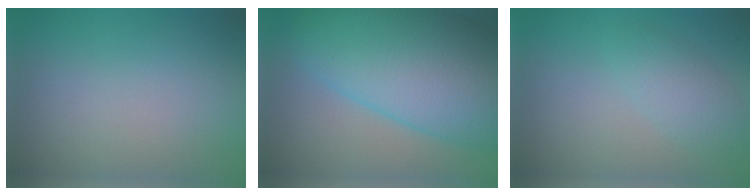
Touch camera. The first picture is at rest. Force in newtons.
{"total": 13.8, "press": 13.8, "slide": 0.3}
{"total": 1.7, "press": 1.7, "slide": 0.0}